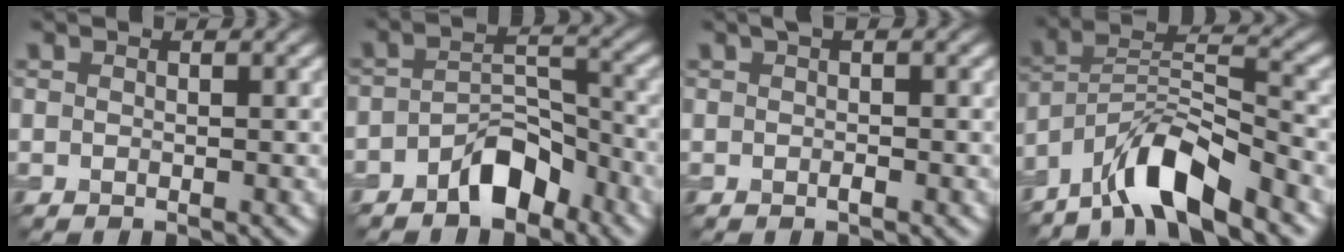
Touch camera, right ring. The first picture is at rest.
{"total": 4.5, "force": [-3.0, 2.2, 2.5], "torque": [-0.036, 0.014, -0.053]}
{"total": 1.0, "force": [0.0, 0.2, 0.9], "torque": [-0.019, 0.001, 0.000]}
{"total": 7.8, "force": [-6.0, 1.6, 4.6], "torque": [-0.079, 0.009, -0.114]}